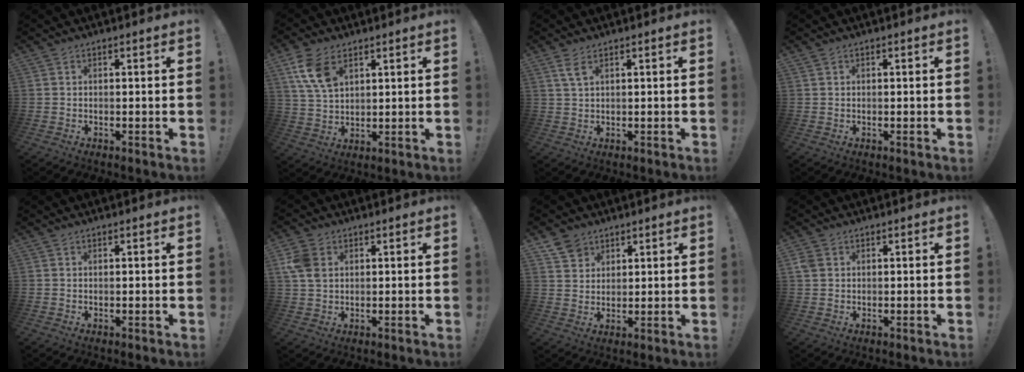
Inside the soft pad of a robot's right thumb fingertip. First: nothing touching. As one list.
[{"total": 10.1, "force": [5.2, 6.0, 6.3], "torque": [-0.122, -0.013, 0.103]}, {"total": 3.8, "force": [2.0, 1.4, 2.9], "torque": [-0.055, -0.004, 0.037]}, {"total": 0.0}, {"total": 0.0}, {"total": 7.4, "force": [2.2, 5.5, 4.4], "torque": [-0.092, 0.005, 0.046]}, {"total": 5.6, "force": [3.9, 3.9, 0.8], "torque": [-0.008, -0.024, 0.075]}, {"total": 3.3, "force": [1.3, 2.6, 1.5], "torque": [-0.030, 0.005, 0.027]}]